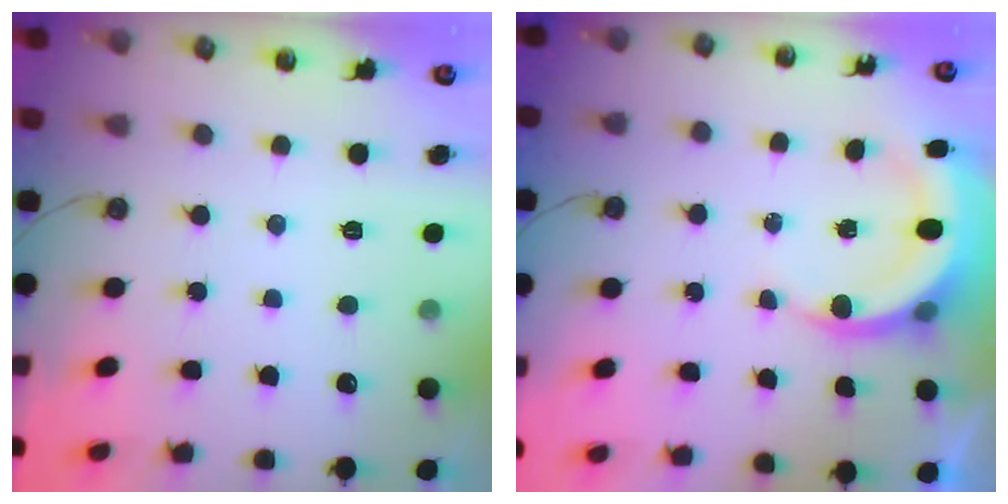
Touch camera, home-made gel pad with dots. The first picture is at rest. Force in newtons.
{"total": 6.4, "press": 6.3, "slide": 1.4}